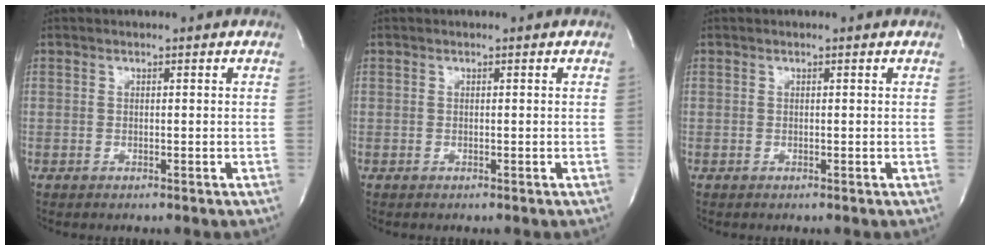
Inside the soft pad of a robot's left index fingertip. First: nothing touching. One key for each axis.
{"total": 0.0}
{"total": 0.0}